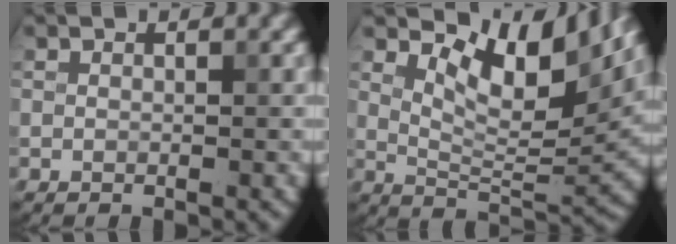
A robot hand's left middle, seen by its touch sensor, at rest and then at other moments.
{"total": 8.2, "force": [4.0, 3.4, 6.3], "torque": [-0.098, -0.006, 0.069]}